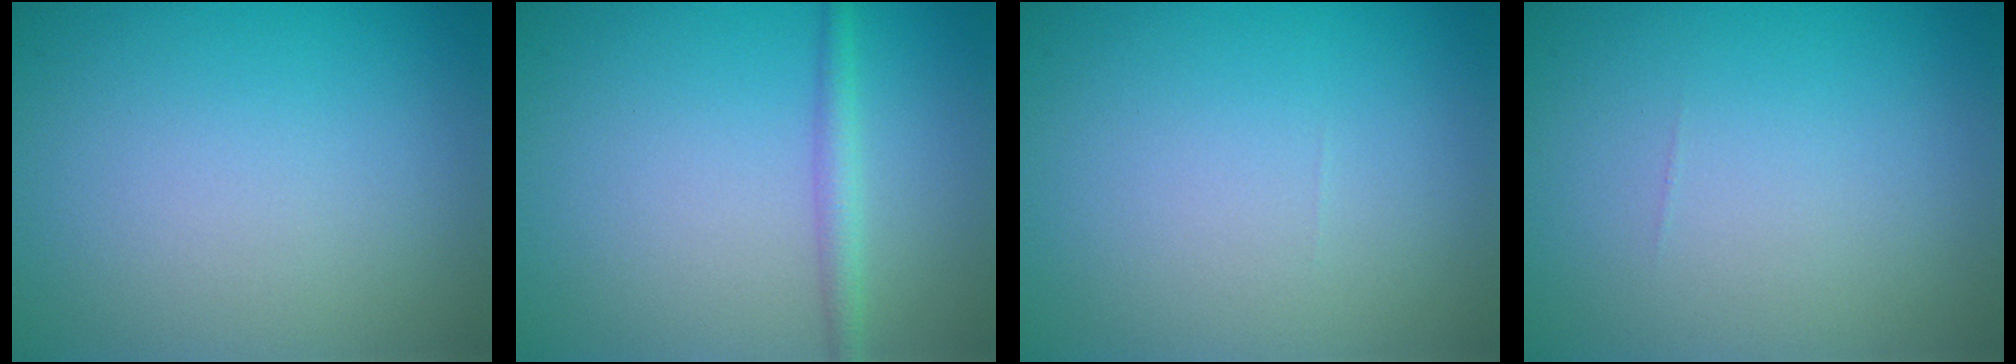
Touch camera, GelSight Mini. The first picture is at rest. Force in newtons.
{"total": 1.8, "press": 1.8, "slide": 0.0}
{"total": 0.0}
{"total": 0.0}